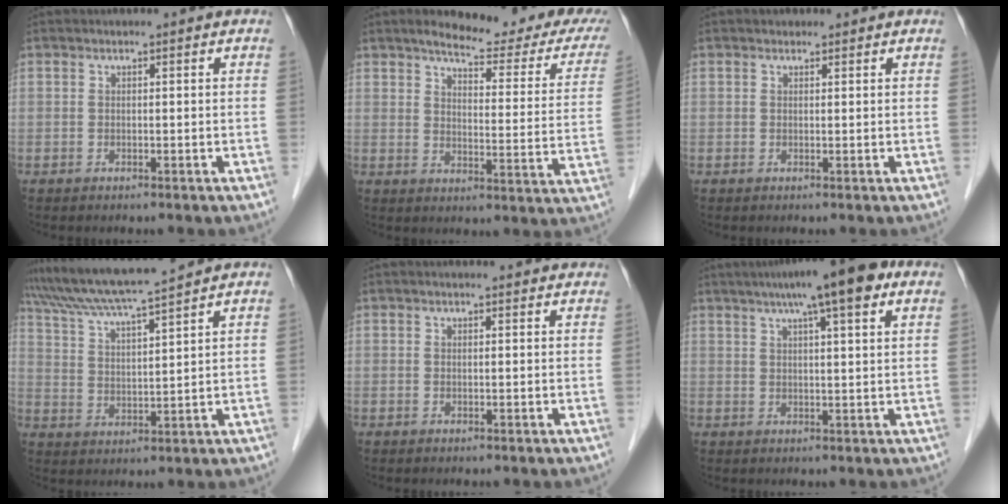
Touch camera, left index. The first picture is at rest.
{"total": 18.1, "force": [15.5, 2.8, 9.0], "torque": [-0.102, -0.032, 0.177]}
{"total": 1.1, "force": [0.9, 0.7, 0.1], "torque": [-0.002, 0.005, 0.010]}
{"total": 10.7, "force": [9.7, -1.6, 4.2], "torque": [-0.082, 0.011, 0.174]}
{"total": 3.9, "force": [3.7, 0.7, 1.1], "torque": [-0.011, 0.010, 0.034]}
{"total": 11.5, "force": [7.1, 1.1, 9.0], "torque": [-0.137, 0.029, 0.099]}